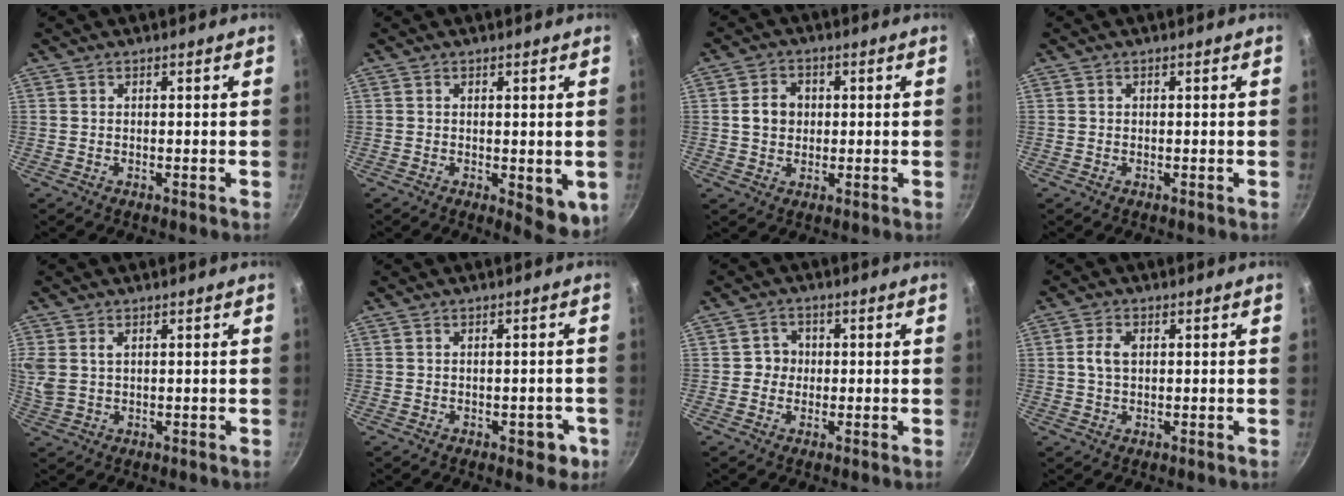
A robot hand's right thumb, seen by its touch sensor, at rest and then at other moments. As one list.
[{"total": 6.0, "force": [-1.2, 2.4, 5.4], "torque": [-0.054, -0.015, -0.008]}, {"total": 5.5, "force": [0.5, 4.6, 3.0], "torque": [-0.036, 0.007, 0.007]}, {"total": 0.0}, {"total": 4.7, "force": [1.2, 3.1, 3.4], "torque": [-0.094, 0.009, 0.032]}, {"total": 3.0, "force": [-1.4, 1.8, 1.9], "torque": [-0.005, 0.012, -0.015]}, {"total": 3.4, "force": [-0.1, 3.2, 1.1], "torque": [0.006, 0.009, -0.008]}, {"total": 3.6, "force": [0.6, 2.3, 2.7], "torque": [-0.058, 0.005, 0.010]}]